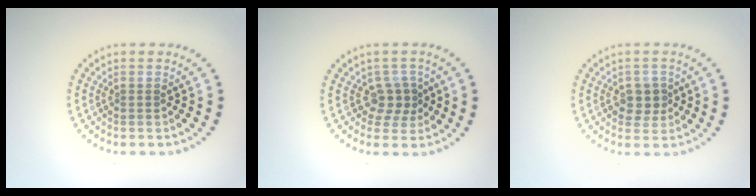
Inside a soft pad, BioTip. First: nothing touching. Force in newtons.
{"total": 2.2, "press": 1.9, "slide": 1.2}
{"total": 2.6, "press": 2.5, "slide": 0.7}